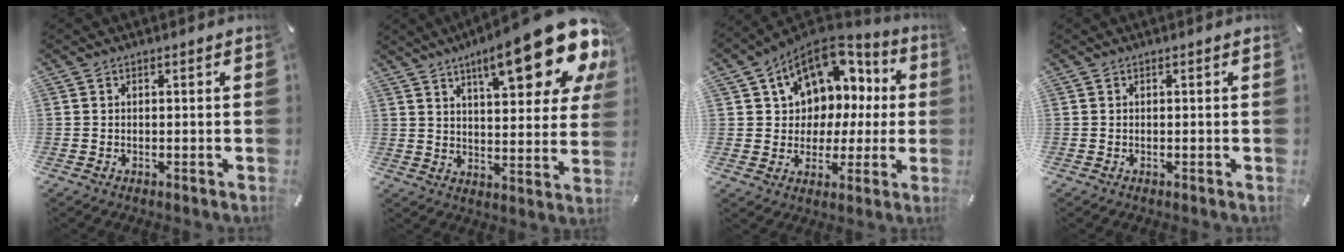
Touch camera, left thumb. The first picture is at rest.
{"total": 22.1, "force": [13.0, 6.7, 16.6], "torque": [-0.230, -0.080, 0.204]}
{"total": 13.4, "force": [6.2, 10.3, 5.9], "torque": [-0.096, -0.045, 0.114]}
{"total": 0.0}